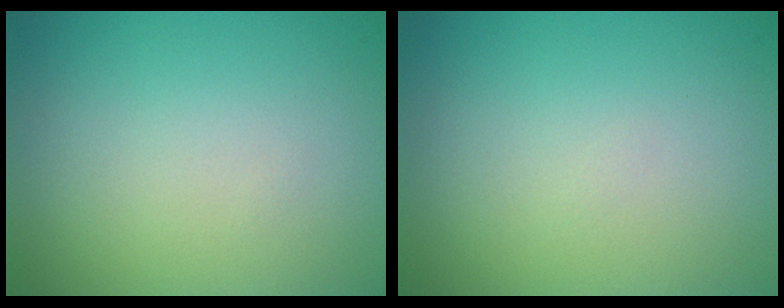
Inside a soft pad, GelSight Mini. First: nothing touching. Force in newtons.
{"total": 0.0}